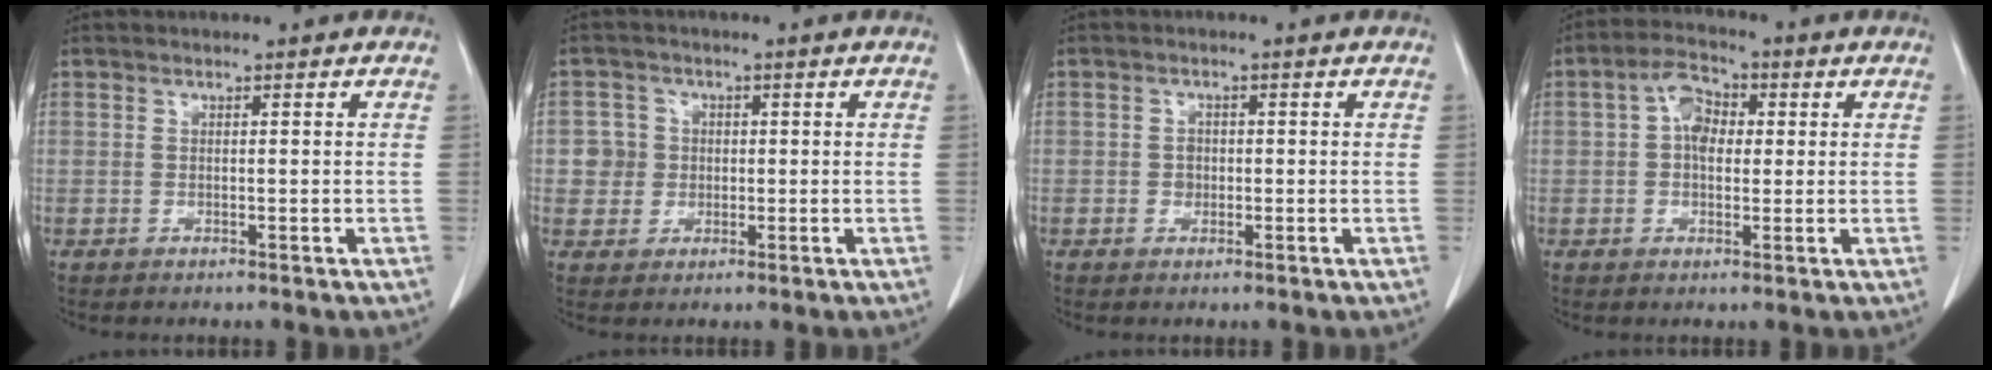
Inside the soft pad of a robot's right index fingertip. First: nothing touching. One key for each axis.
{"total": 3.8, "fx": 0.2, "fy": 3.8, "fz": 0.2, "tx": 0.008, "ty": 0.015, "tz": 0.008}
{"total": 1.5, "fx": -0.1, "fy": 1.3, "fz": 0.7, "tx": -0.006, "ty": 0.006, "tz": 0.001}
{"total": 5.5, "fx": 0.8, "fy": 3.4, "fz": 4.3, "tx": -0.082, "ty": 0.019, "tz": 0.010}